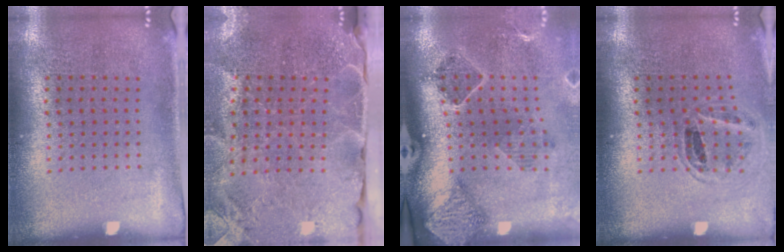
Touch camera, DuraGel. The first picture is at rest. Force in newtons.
{"total": 3.7, "press": 3.2, "slide": 1.7}
{"total": 1.8, "press": 1.6, "slide": 0.7}
{"total": 0.9, "press": 0.9, "slide": 0.2}